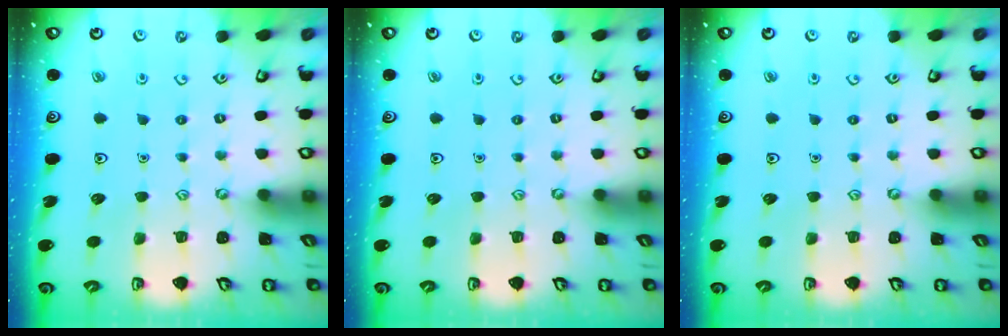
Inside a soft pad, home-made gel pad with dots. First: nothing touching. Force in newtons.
{"total": 0.0}
{"total": 0.0}